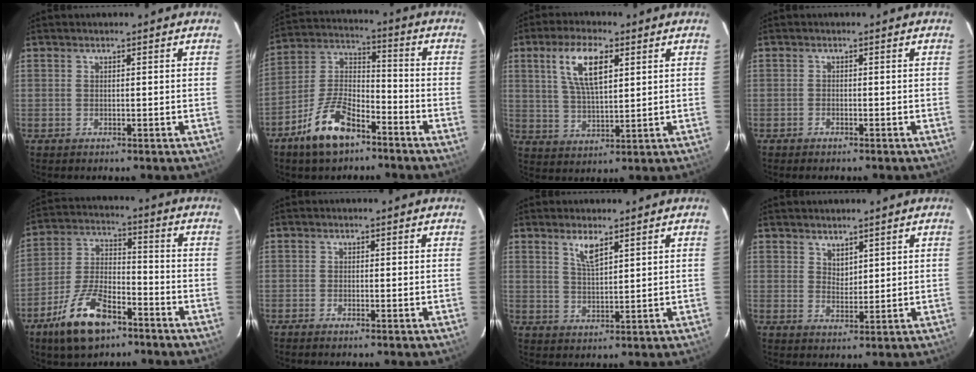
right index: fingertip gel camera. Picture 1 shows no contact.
{"total": 12.6, "force": [-8.0, 5.7, 7.9], "torque": [-0.166, 0.020, -0.143]}
{"total": 9.5, "force": [3.7, 3.5, 8.0], "torque": [-0.153, 0.009, 0.073]}
{"total": 1.1, "force": [-0.9, 0.4, 0.1], "torque": [-0.009, 0.002, -0.019]}
{"total": 14.1, "force": [-8.9, 6.2, 9.0], "torque": [-0.191, 0.002, -0.159]}
{"total": 1.0, "force": [-0.9, 0.0, 0.5], "torque": [-0.014, -0.001, -0.019]}
{"total": 4.0, "force": [2.5, 1.1, 2.9], "torque": [-0.055, -0.001, 0.050]}
{"total": 2.7, "force": [2.1, 1.4, 0.7], "torque": [-0.008, 0.002, 0.040]}